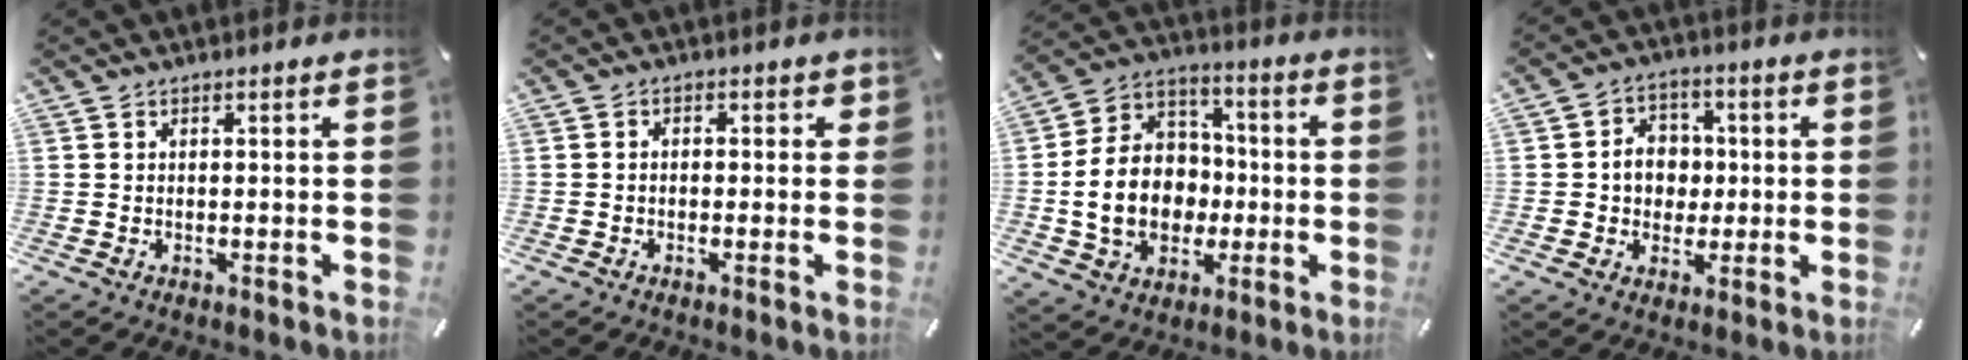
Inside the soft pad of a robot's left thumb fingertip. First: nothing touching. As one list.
[{"total": 2.1, "force": [-1.2, 1.4, 1.0], "torque": [-0.018, 0.011, -0.025]}, {"total": 15.8, "force": [-2.9, 13.0, 8.5], "torque": [-0.189, 0.019, -0.045]}, {"total": 7.9, "force": [-0.1, 7.2, 3.5], "torque": [-0.054, 0.017, -0.002]}]